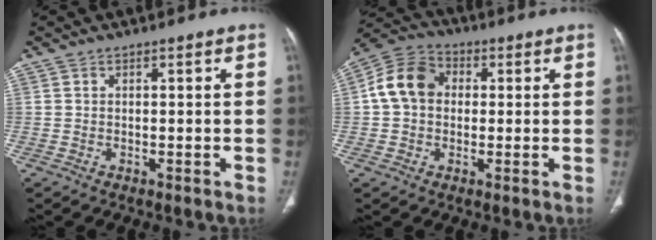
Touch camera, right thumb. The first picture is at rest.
{"total": 10.1, "force": [1.1, 8.0, 6.1], "torque": [-0.104, 0.026, 0.008]}